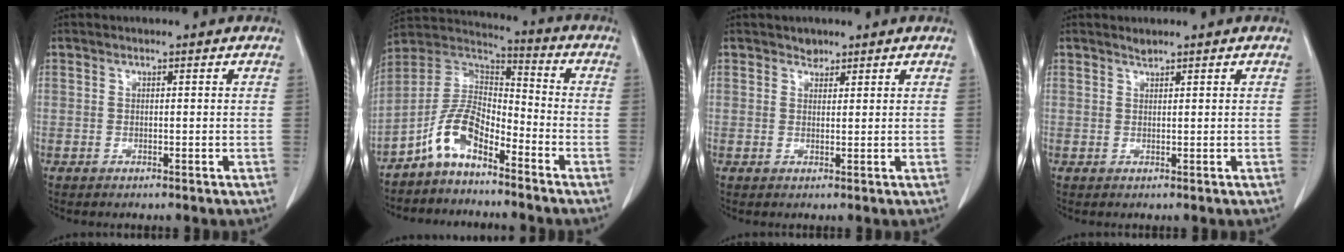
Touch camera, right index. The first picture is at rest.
{"total": 9.0, "force": [-5.9, 3.6, 5.7], "torque": [-0.126, 0.028, -0.120]}
{"total": 1.3, "force": [1.0, 0.8, 0.0], "torque": [0.005, -0.004, 0.013]}
{"total": 0.7, "force": [0.7, 0.0, 0.0], "torque": [-0.005, 0.000, 0.014]}